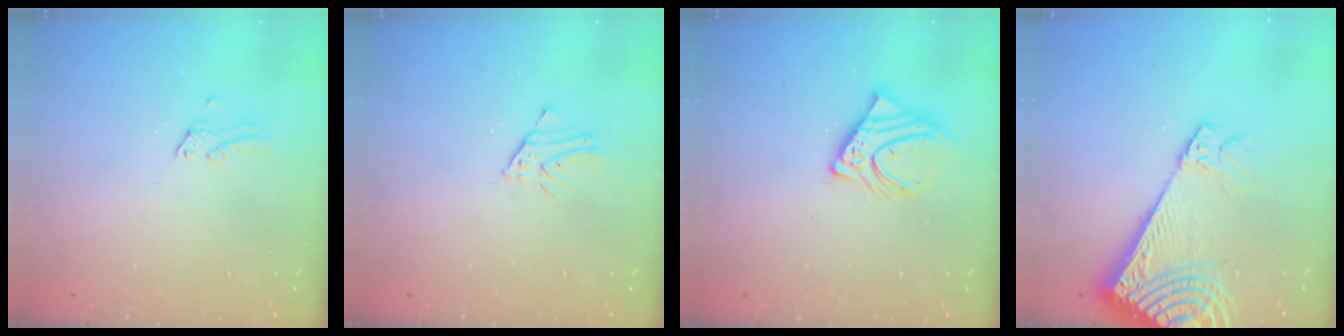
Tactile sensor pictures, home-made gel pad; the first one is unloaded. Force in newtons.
{"total": 1.3, "press": 1.3, "slide": 0.1}
{"total": 9.2, "press": 9.2, "slide": 0.8}
{"total": 15.2, "press": 15.0, "slide": 2.4}